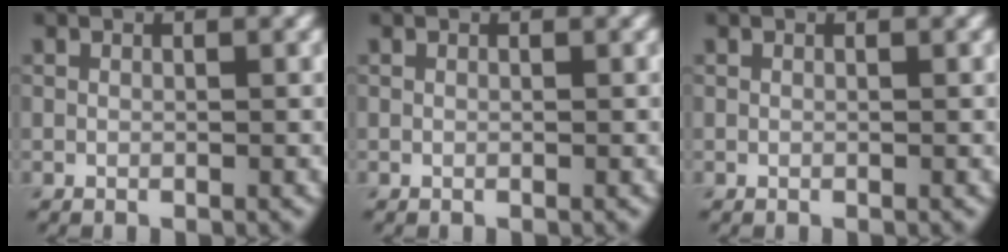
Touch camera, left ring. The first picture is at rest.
{"total": 0.0}
{"total": 0.0}